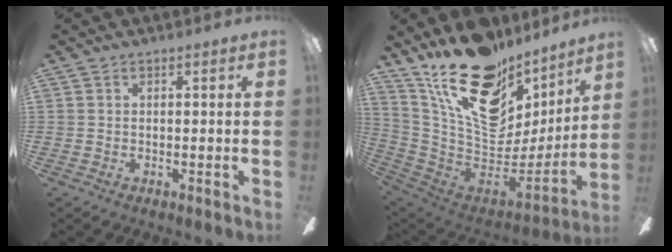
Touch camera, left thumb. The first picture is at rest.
{"total": 24.8, "force": [15.4, 12.9, 14.4], "torque": [-0.236, -0.103, 0.289]}